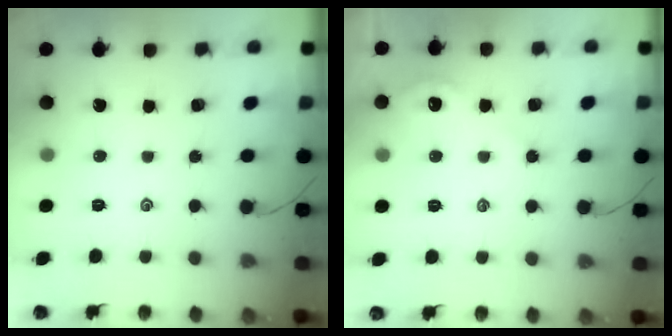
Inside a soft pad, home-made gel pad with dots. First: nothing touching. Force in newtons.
{"total": 2.4, "press": 2.4, "slide": 0.4}